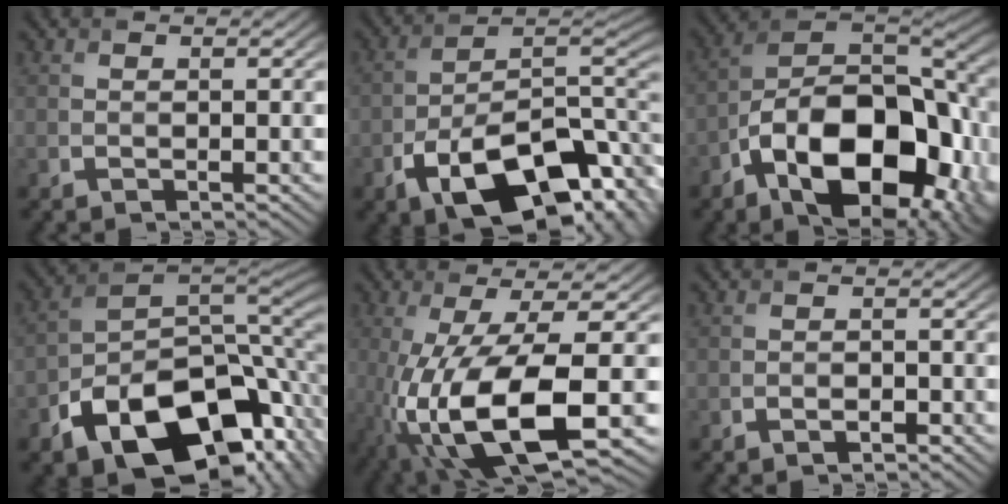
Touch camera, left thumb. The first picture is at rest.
{"total": 17.1, "force": [-8.2, 9.1, 11.9], "torque": [-0.192, -0.034, -0.124]}
{"total": 18.3, "force": [-7.9, 10.3, 13.0], "torque": [-0.212, -0.024, -0.135]}
{"total": 16.7, "force": [-7.5, 10.4, 10.6], "torque": [-0.180, -0.033, -0.117]}
{"total": 13.3, "force": [-4.4, 3.8, 12.0], "torque": [-0.240, -0.019, -0.069]}
{"total": 1.3, "force": [-1.0, 0.6, 0.5], "torque": [-0.007, 0.000, -0.018]}